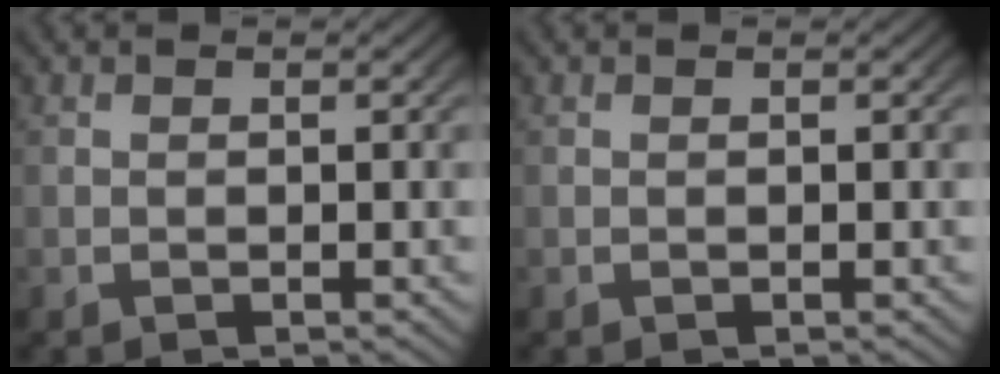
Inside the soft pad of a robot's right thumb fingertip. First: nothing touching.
{"total": 0.0}